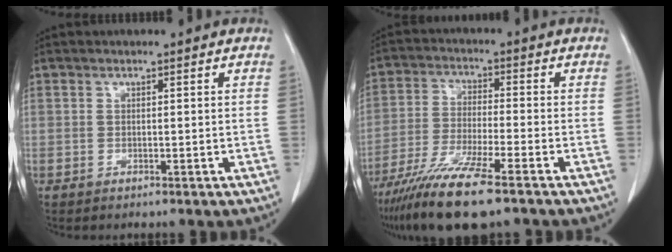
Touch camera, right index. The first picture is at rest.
{"total": 12.3, "force": [-8.7, 0.6, 8.7], "torque": [-0.167, -0.034, -0.153]}